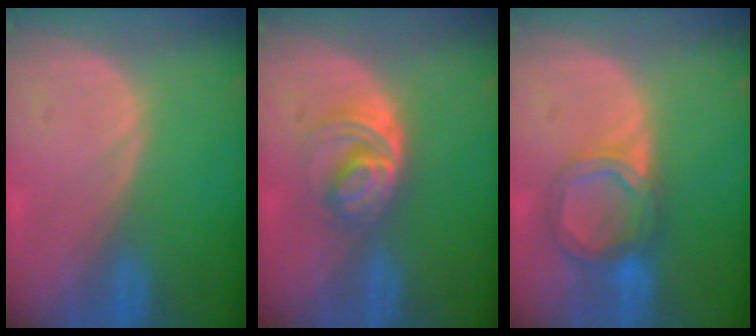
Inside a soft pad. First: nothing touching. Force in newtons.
{"total": 6.3, "press": 5.4, "slide": 3.1}
{"total": 6.5, "press": 5.7, "slide": 3.0}